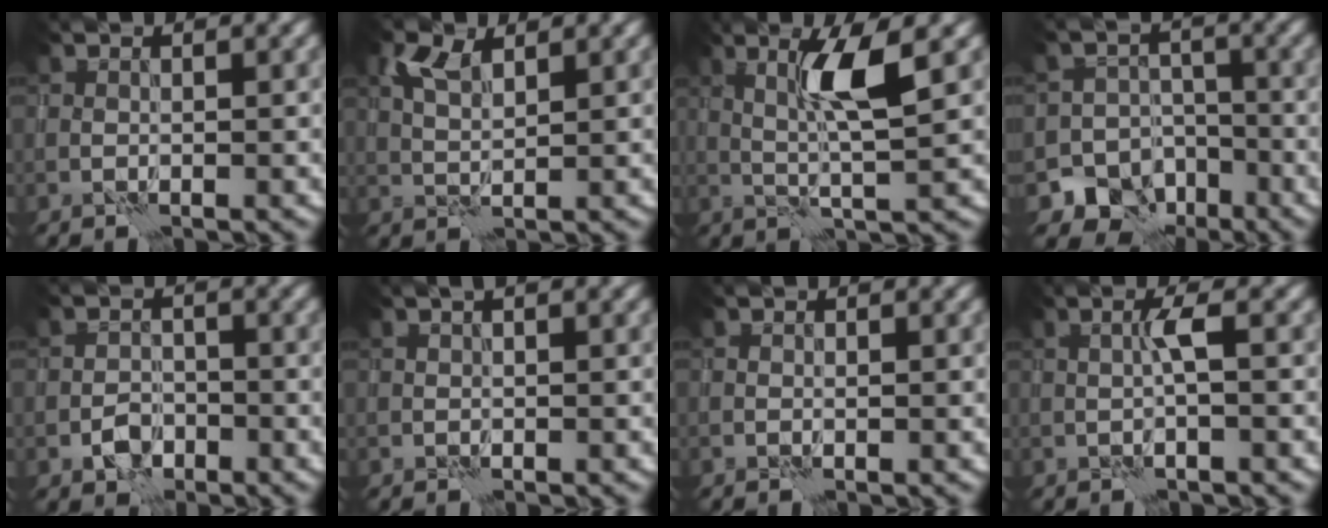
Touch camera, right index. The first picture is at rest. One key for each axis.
{"total": 3.0, "fx": 1.8, "fy": 1.3, "fz": 2.0, "tx": -0.046, "ty": 0.007, "tz": 0.035}
{"total": 4.3, "fx": 1.4, "fy": 0.2, "fz": 4.1, "tx": -0.079, "ty": 0.003, "tz": 0.032}
{"total": 7.5, "fx": -4.7, "fy": 5.7, "fz": 0.9, "tx": 0.020, "ty": -0.013, "tz": -0.084}
{"total": 1.8, "fx": -1.0, "fy": 1.4, "fz": 0.7, "tx": -0.006, "ty": 0.005, "tz": -0.021}
{"total": 0.6, "fx": 0.3, "fy": 0.3, "fz": 0.4, "tx": -0.004, "ty": 0.006, "tz": 0.005}
{"total": 0.0}
{"total": 1.3, "fx": 0.2, "fy": -0.1, "fz": 1.3, "tx": -0.023, "ty": 0.004, "tz": 0.002}